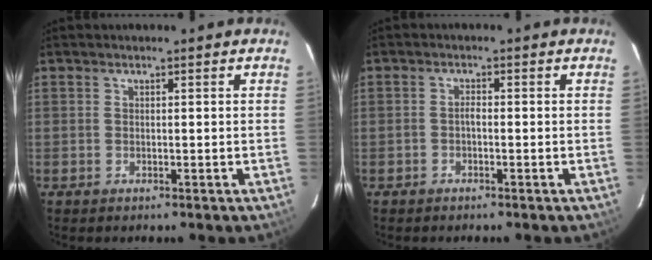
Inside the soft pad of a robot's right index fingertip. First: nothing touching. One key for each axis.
{"total": 1.0, "fx": -0.5, "fy": 0.4, "fz": 0.8, "tx": -0.015, "ty": 0.006, "tz": -0.010}